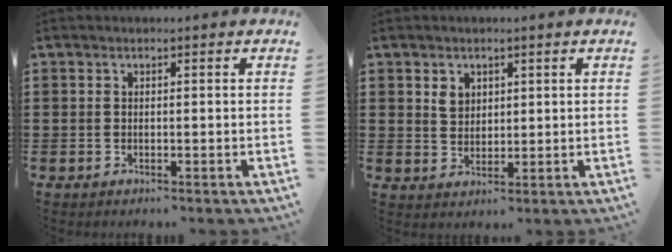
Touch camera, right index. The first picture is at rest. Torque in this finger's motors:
{"motor_torque": [0.00, 0.00, 0.11, 0.04]}